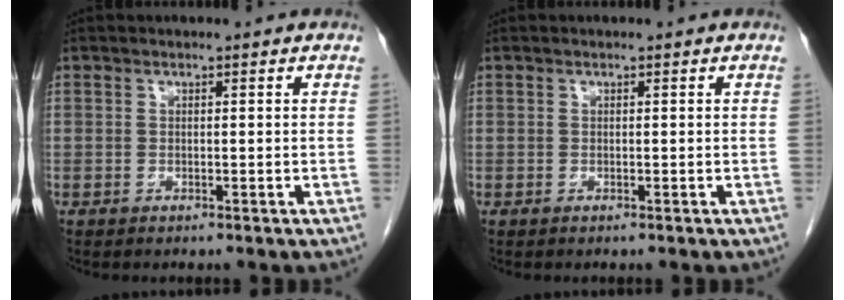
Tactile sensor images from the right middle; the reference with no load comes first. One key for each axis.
{"total": 0.0}